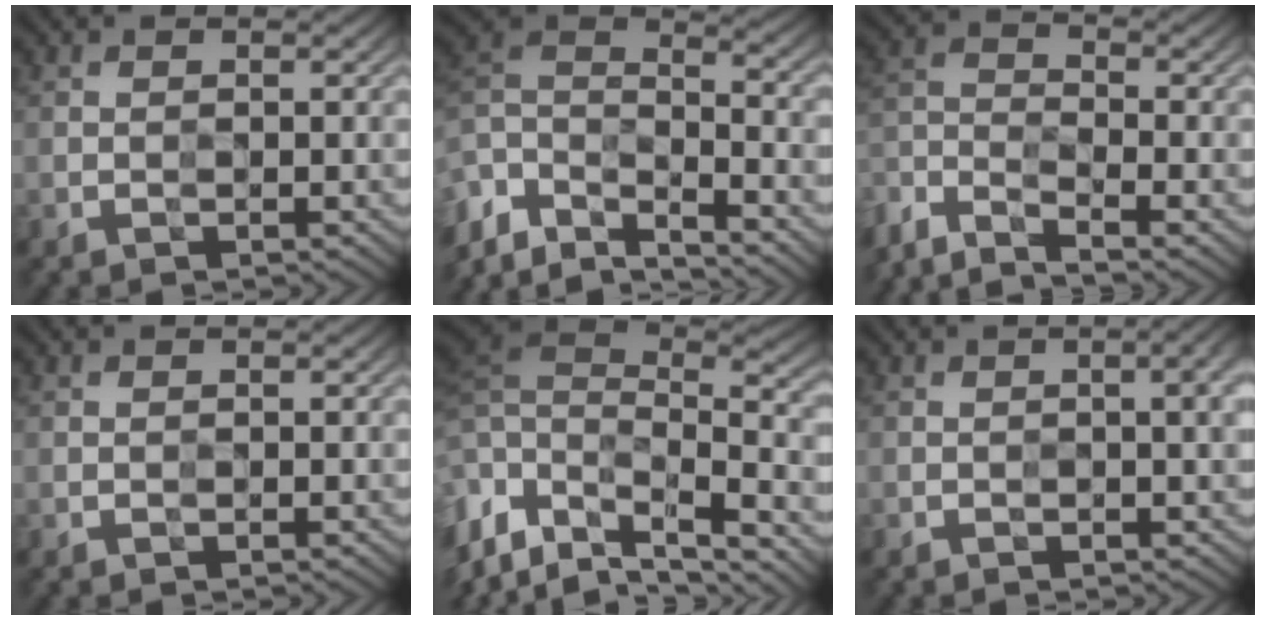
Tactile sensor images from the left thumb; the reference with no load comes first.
{"total": 10.7, "force": [-6.4, 4.0, 7.7], "torque": [-0.173, -0.002, -0.126]}
{"total": 6.3, "force": [-5.2, 1.5, 3.3], "torque": [-0.075, -0.010, -0.118]}
{"total": 0.0}
{"total": 14.9, "force": [-1.9, 7.9, 12.5], "torque": [-0.291, -0.015, 0.014]}
{"total": 3.4, "force": [0.1, 0.7, 3.3], "torque": [-0.044, 0.006, -0.002]}